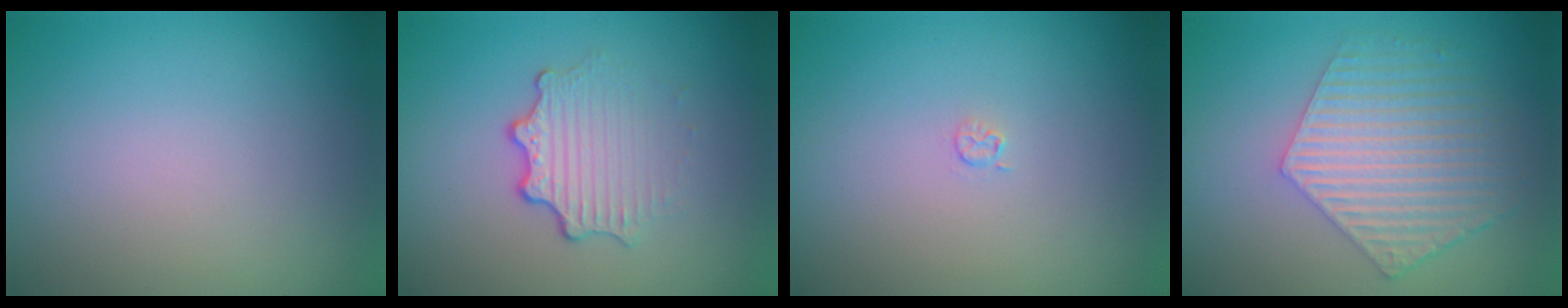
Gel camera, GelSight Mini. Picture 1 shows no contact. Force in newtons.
{"total": 3.4, "press": 2.6, "slide": 2.3}
{"total": 0.6, "press": 0.3, "slide": 0.6}
{"total": 6.0, "press": 4.5, "slide": 4.0}